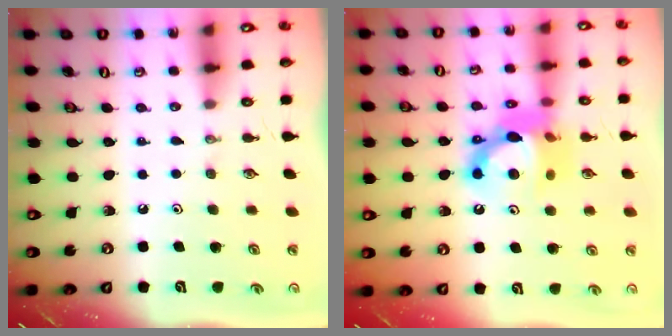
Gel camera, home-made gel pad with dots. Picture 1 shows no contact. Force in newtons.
{"total": 13.9, "press": 13.9, "slide": 1.2}